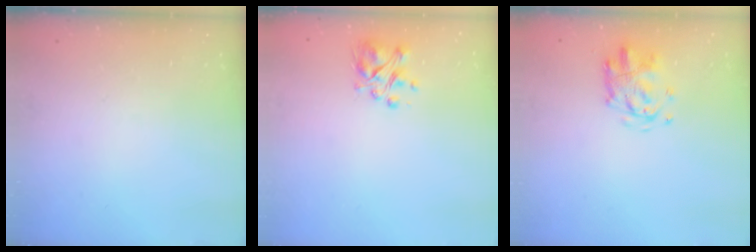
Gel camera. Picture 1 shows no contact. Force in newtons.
{"total": 3.8, "press": 3.7, "slide": 1.0}
{"total": 3.8, "press": 3.8, "slide": 0.5}